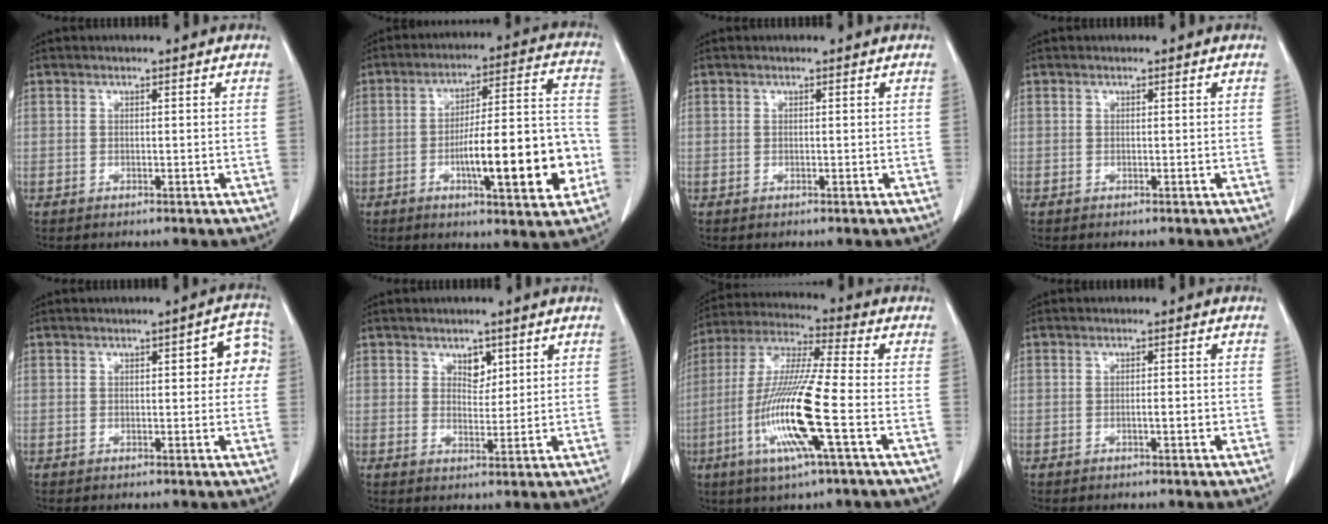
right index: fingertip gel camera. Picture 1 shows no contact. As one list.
[{"total": 16.7, "force": [-4.9, 3.0, 15.7], "torque": [-0.233, 0.017, -0.068]}, {"total": 0.0}, {"total": 0.0}, {"total": 5.4, "force": [1.0, 2.0, 4.9], "torque": [-0.043, 0.020, 0.006]}, {"total": 2.6, "force": [1.6, 1.4, 1.5], "torque": [-0.022, -0.005, 0.032]}, {"total": 15.2, "force": [-4.5, 0.2, 14.5], "torque": [-0.302, -0.015, -0.093]}, {"total": 1.6, "force": [-0.4, 0.3, 1.5], "torque": [-0.024, 0.001, -0.007]}]